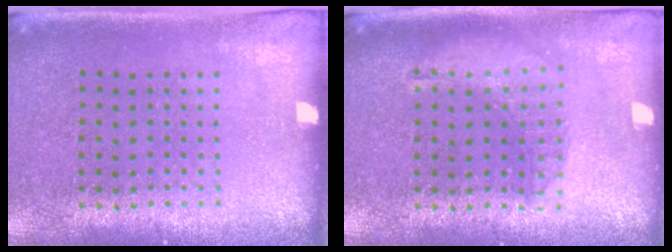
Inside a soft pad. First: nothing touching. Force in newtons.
{"total": 1.3, "press": 1.3, "slide": 0.4}